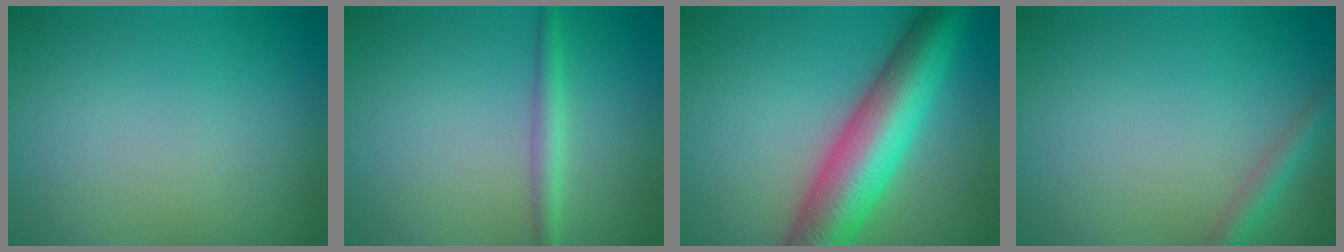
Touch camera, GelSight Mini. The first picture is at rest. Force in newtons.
{"total": 2.0, "press": 2.0, "slide": 0.1}
{"total": 10.2, "press": 10.2, "slide": 0.2}
{"total": 2.1, "press": 2.1, "slide": 0.1}